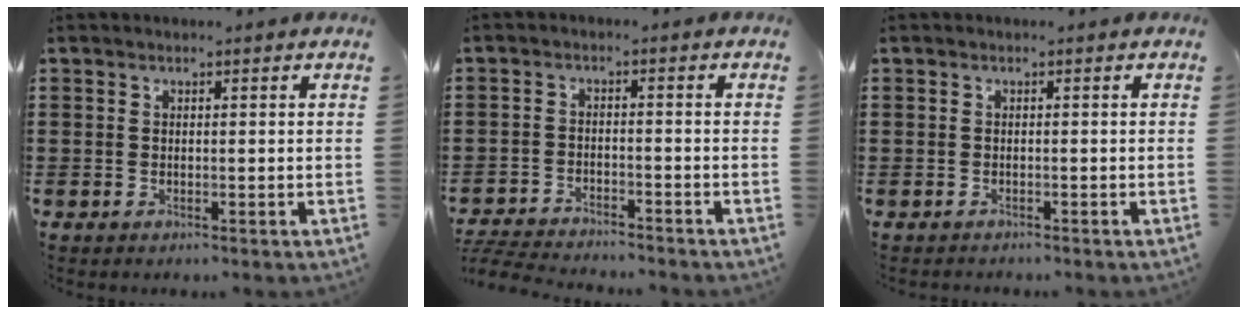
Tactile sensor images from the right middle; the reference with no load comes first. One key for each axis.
{"total": 4.1, "fx": -4.1, "fy": 0.2, "fz": 0.6, "tx": -0.026, "ty": -0.005, "tz": -0.088}
{"total": 0.6, "fx": -0.6, "fy": 0.2, "fz": -0.1, "tx": 0.002, "ty": 0.002, "tz": -0.013}